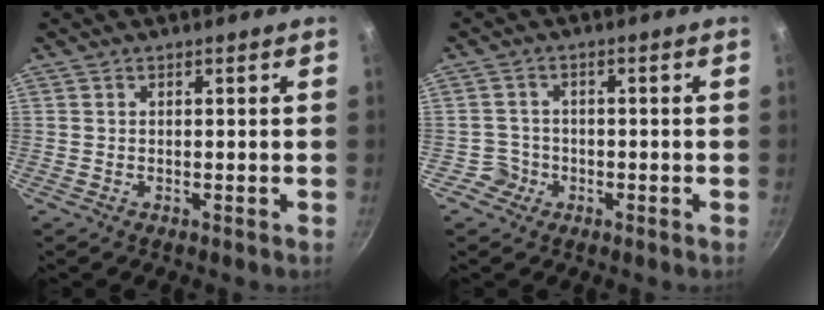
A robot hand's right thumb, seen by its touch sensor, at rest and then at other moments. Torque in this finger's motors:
{"motor_torque": [0.16, 0.12, 0.23, 0.13, 0.00]}